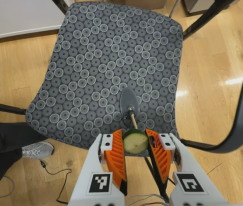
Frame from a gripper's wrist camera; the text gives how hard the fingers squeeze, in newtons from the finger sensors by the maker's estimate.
{"total": 8.5, "left": 8.2, "right": 8.8}